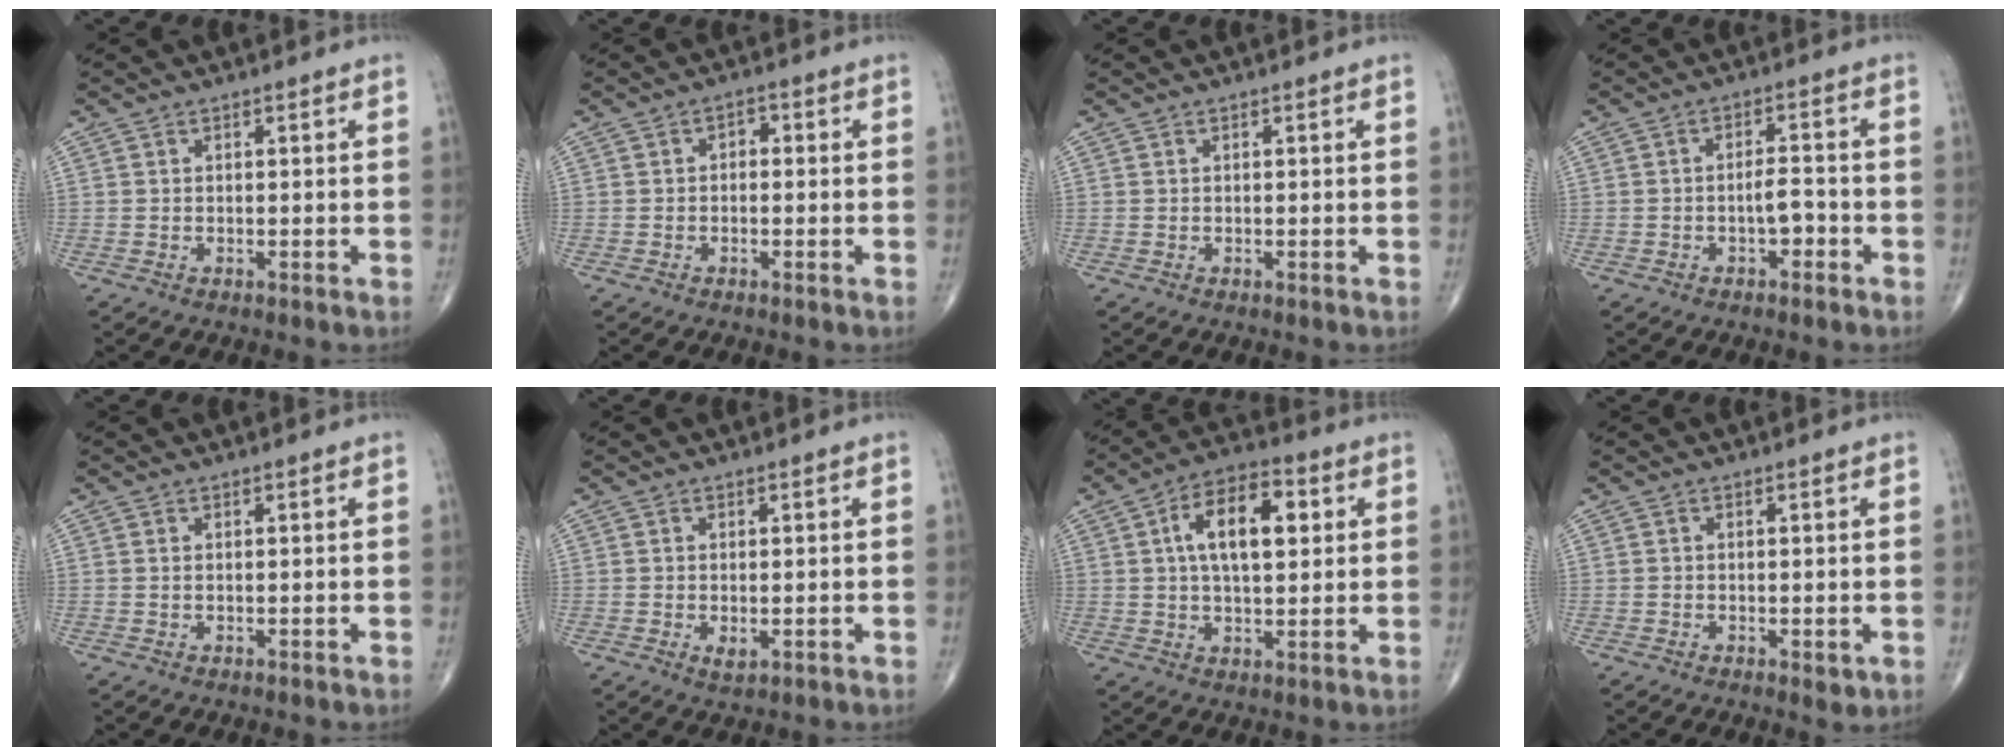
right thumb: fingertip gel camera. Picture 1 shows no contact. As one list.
[{"total": 1.8, "force": [-0.2, 1.3, 1.3], "torque": [-0.006, 0.008, -0.011]}, {"total": 0.0}, {"total": 3.7, "force": [-1.5, 1.7, 2.8], "torque": [-0.038, 0.018, -0.026]}, {"total": 0.0}, {"total": 1.9, "force": [-0.4, 0.9, 1.6], "torque": [-0.028, -0.005, -0.003]}, {"total": 12.5, "force": [2.9, 6.2, 10.5], "torque": [-0.161, 0.011, 0.043]}, {"total": 1.6, "force": [-0.4, 0.8, 1.4], "torque": [-0.015, -0.003, -0.006]}]